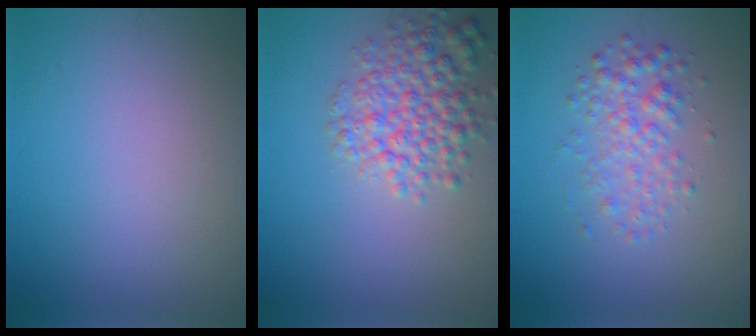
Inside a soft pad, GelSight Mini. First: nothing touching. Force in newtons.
{"total": 4.6, "press": 4.6, "slide": 0.2}
{"total": 2.7, "press": 2.7, "slide": 0.1}